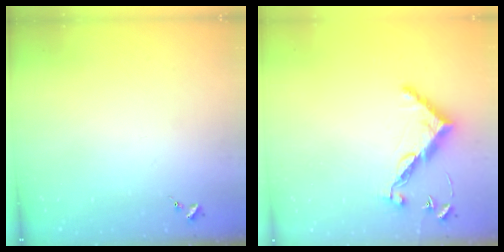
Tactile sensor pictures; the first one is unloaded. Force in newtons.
{"total": 10.6, "press": 10.6, "slide": 0.4}